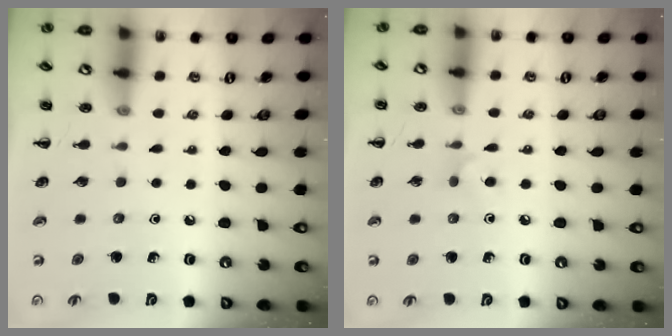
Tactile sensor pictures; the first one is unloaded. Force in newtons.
{"total": 4.4, "press": 4.0, "slide": 1.8}